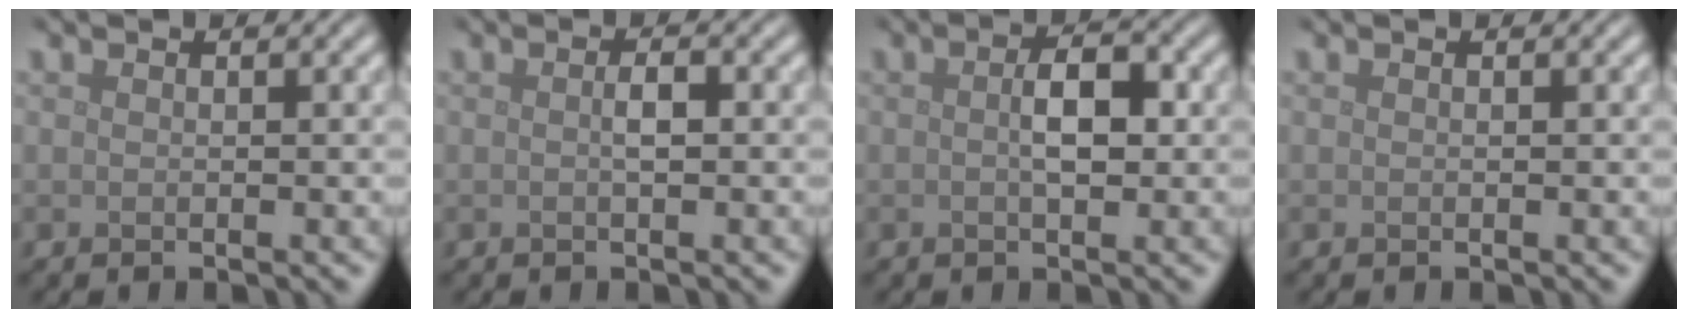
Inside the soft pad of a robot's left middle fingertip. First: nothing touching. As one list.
[{"total": 1.2, "force": [-0.1, 0.3, 1.2], "torque": [-0.022, 0.000, 0.000]}, {"total": 3.1, "force": [0.1, 1.4, 2.8], "torque": [-0.046, 0.002, -0.001]}, {"total": 0.0}]